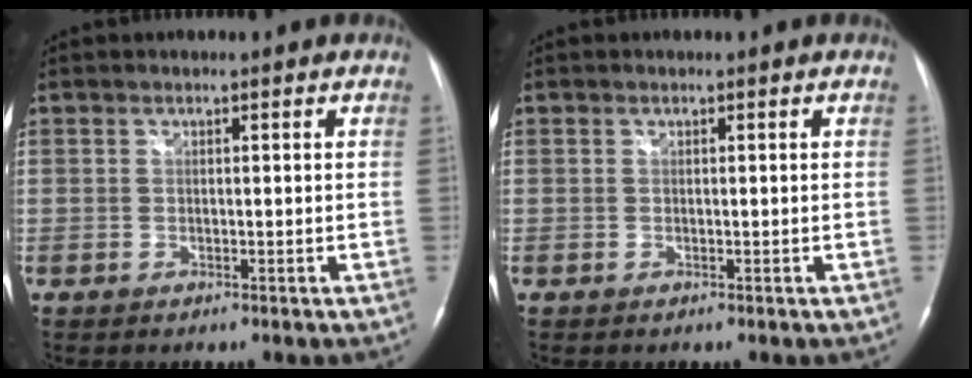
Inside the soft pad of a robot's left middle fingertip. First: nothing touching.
{"total": 0.0}